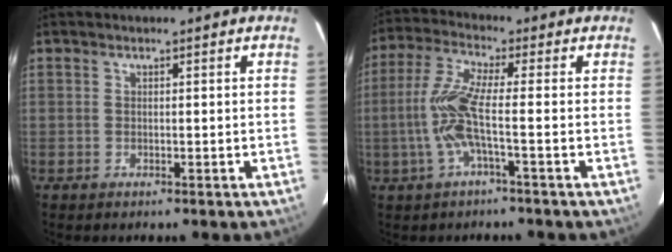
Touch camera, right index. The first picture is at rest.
{"total": 7.5, "force": [-1.5, 0.2, 7.3], "torque": [-0.164, 0.008, -0.036]}